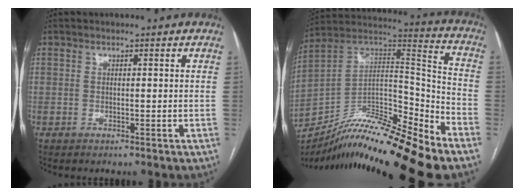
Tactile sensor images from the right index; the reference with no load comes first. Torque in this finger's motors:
{"motor_torque": [0.56, -1.52, -0.36, -0.20]}